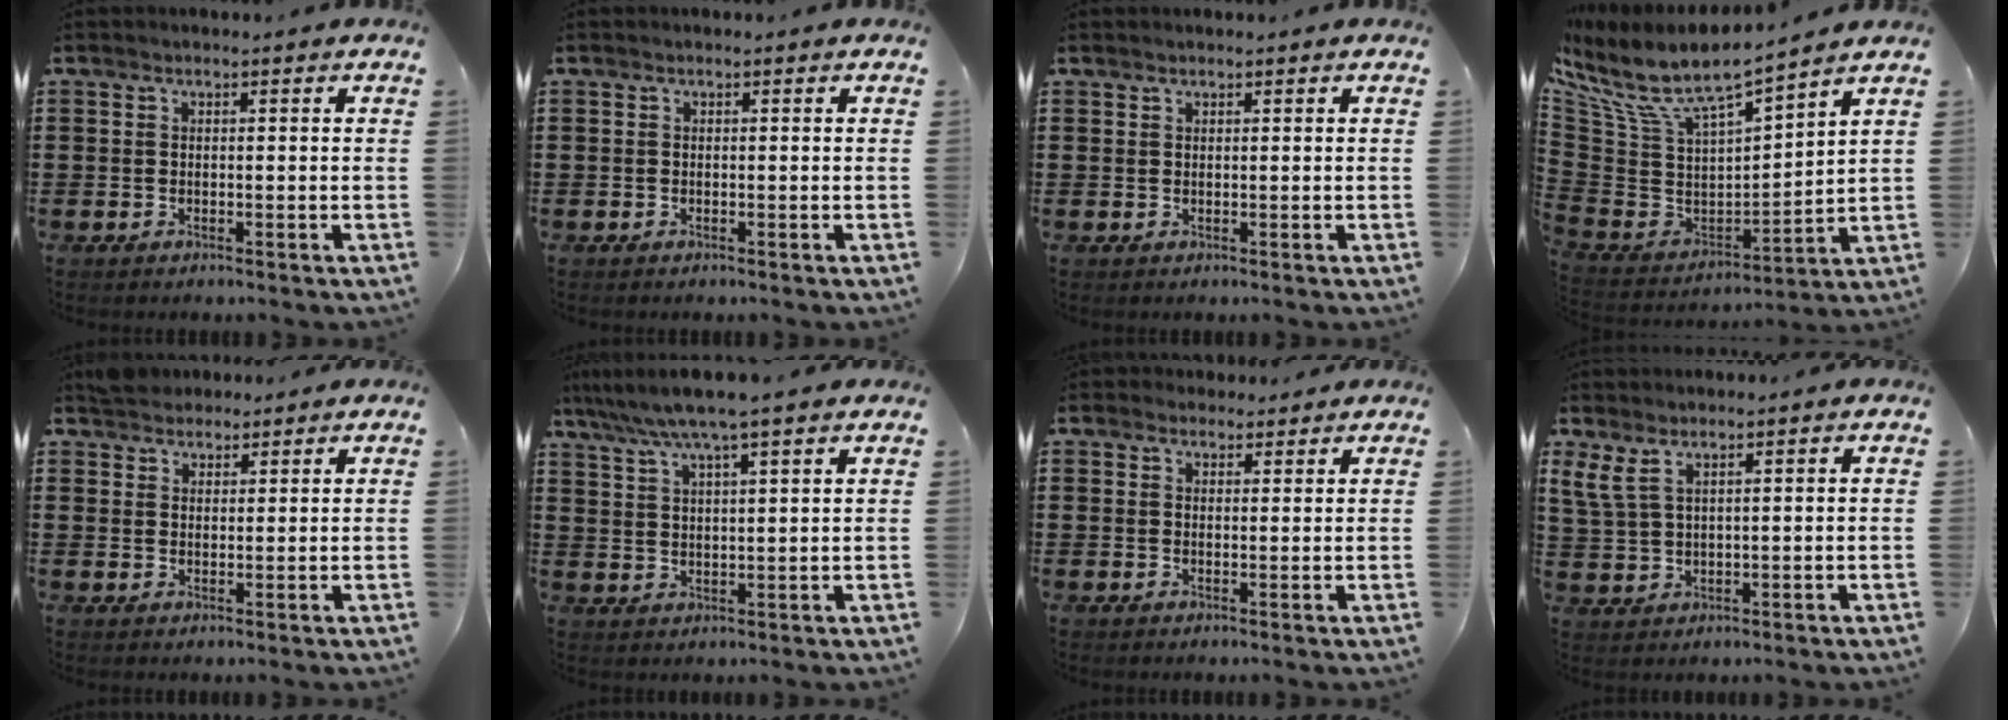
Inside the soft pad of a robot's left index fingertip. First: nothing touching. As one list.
[{"total": 0.0}, {"total": 0.5, "force": [0.5, 0.1, 0.1], "torque": [-0.003, 0.000, 0.011]}, {"total": 8.8, "force": [6.9, 2.1, 5.0], "torque": [-0.136, -0.060, 0.115]}, {"total": 2.9, "force": [2.6, 1.2, -0.3], "torque": [-0.004, 0.004, 0.054]}, {"total": 5.7, "force": [4.8, -0.2, 3.1], "torque": [-0.075, -0.017, 0.083]}, {"total": 2.3, "force": [2.1, 0.9, 0.1], "torque": [-0.007, 0.003, 0.042]}, {"total": 3.7, "force": [2.4, 1.2, 2.5], "torque": [-0.065, 0.000, 0.043]}]